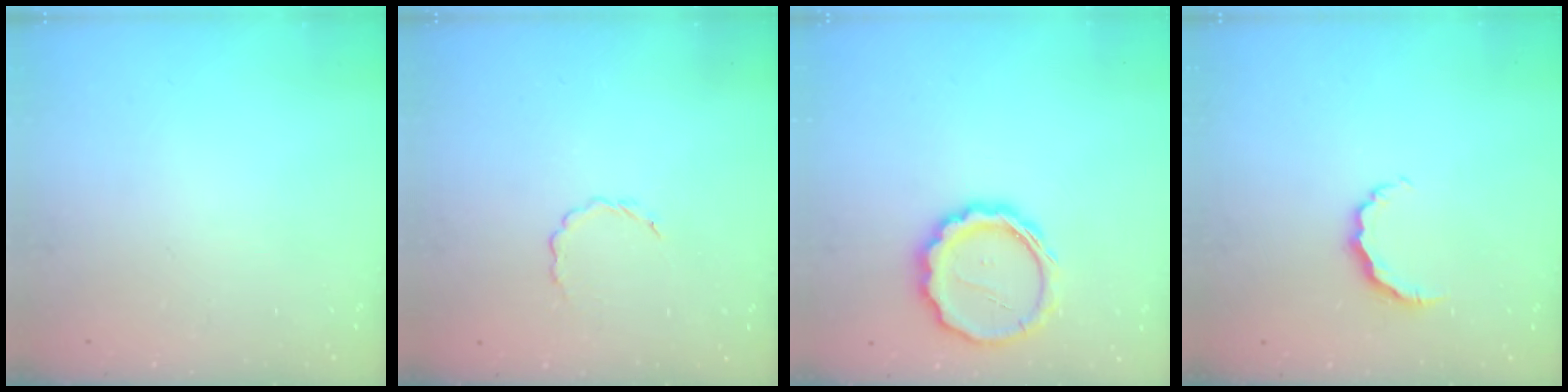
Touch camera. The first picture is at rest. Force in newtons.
{"total": 2.7, "press": 2.5, "slide": 1.0}
{"total": 14.1, "press": 13.8, "slide": 3.0}
{"total": 4.7, "press": 4.7, "slide": 0.6}